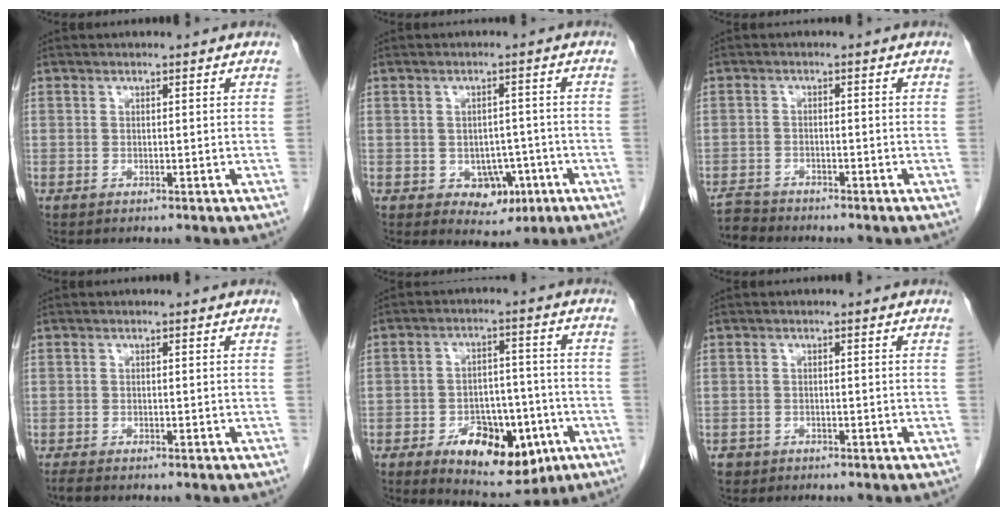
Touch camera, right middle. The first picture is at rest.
{"total": 5.1, "force": [-2.0, 3.7, 3.0], "torque": [-0.033, 0.006, -0.018]}
{"total": 3.3, "force": [-3.2, 0.4, -0.4], "torque": [0.009, -0.012, -0.060]}
{"total": 1.2, "force": [-1.0, 0.2, 0.6], "torque": [-0.020, -0.005, -0.020]}
{"total": 12.7, "force": [-5.6, 6.7, 9.2], "torque": [-0.134, 0.006, -0.075]}
{"total": 1.7, "force": [-1.1, 1.3, 0.0], "torque": [-0.007, 0.004, -0.021]}